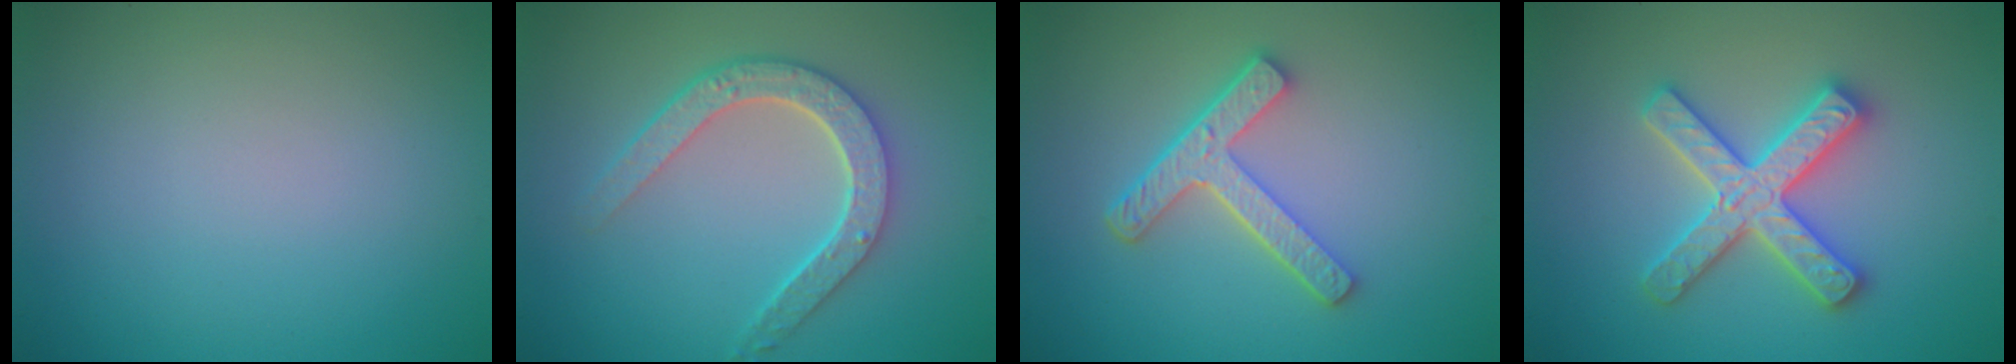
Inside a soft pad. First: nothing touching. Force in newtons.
{"total": 4.5, "press": 3.5, "slide": 2.8}
{"total": 4.4, "press": 3.3, "slide": 2.9}
{"total": 5.0, "press": 4.9, "slide": 0.9}